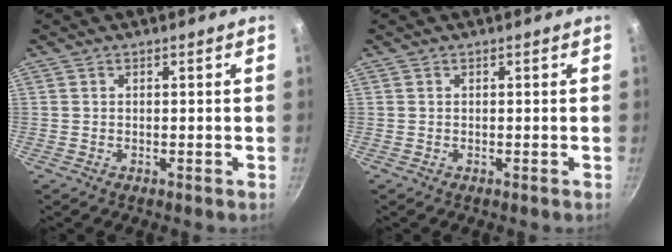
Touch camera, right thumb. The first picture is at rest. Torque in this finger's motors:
{"motor_torque": [-0.19, -0.19, 0.24, -0.14, 0.00]}